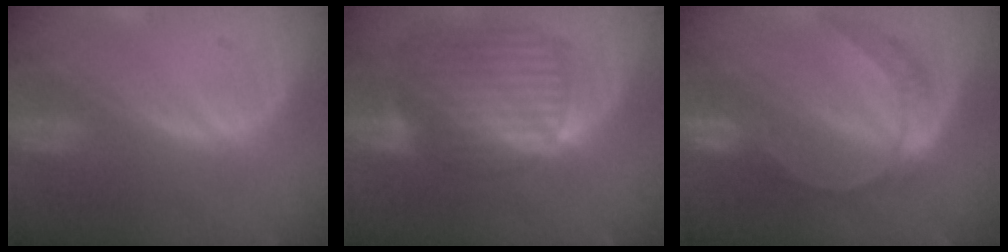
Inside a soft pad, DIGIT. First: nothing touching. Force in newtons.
{"total": 10.5, "press": 8.8, "slide": 5.6}
{"total": 7.7, "press": 6.5, "slide": 4.2}